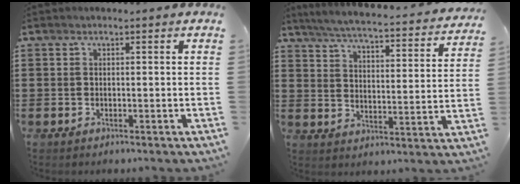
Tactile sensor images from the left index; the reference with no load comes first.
{"total": 4.5, "force": [4.2, -0.3, 1.5], "torque": [-0.052, -0.036, 0.065]}